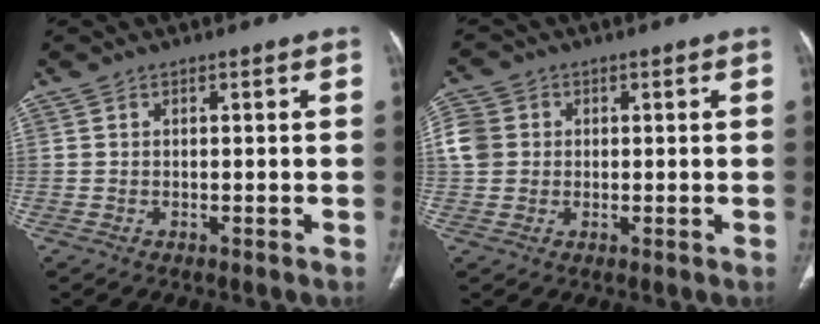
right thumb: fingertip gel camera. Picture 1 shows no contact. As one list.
[{"total": 6.2, "force": [0.4, 5.7, 2.5], "torque": [-0.044, 0.015, 0.006]}]